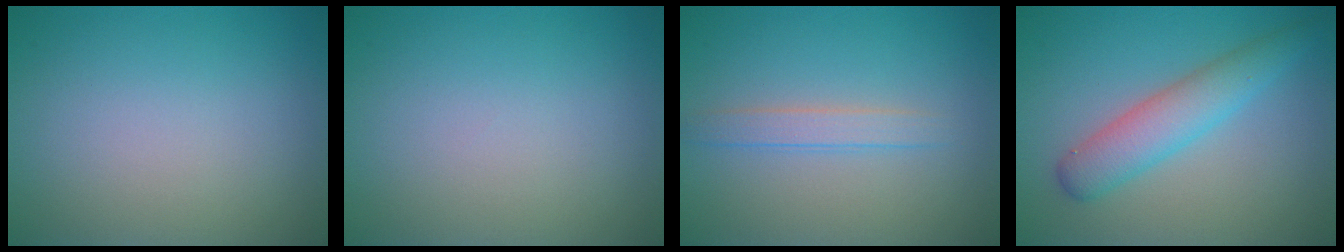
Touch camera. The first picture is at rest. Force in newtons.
{"total": 0.0}
{"total": 1.8, "press": 1.7, "slide": 0.2}
{"total": 4.0, "press": 4.0, "slide": 0.1}